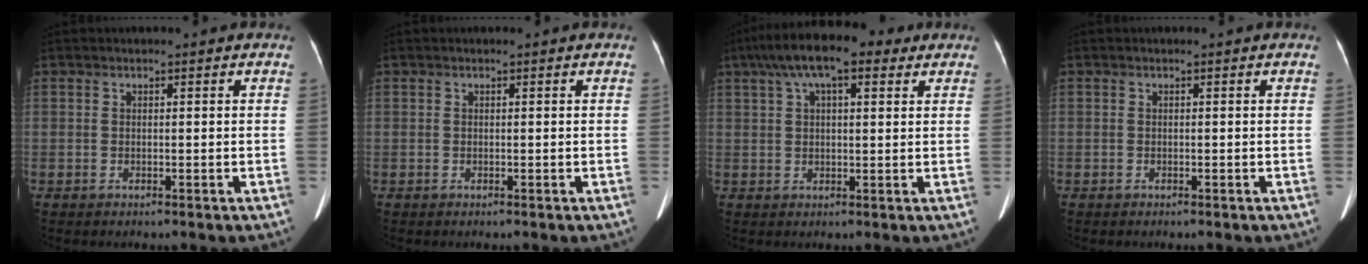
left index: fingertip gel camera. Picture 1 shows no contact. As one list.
[{"total": 0.0}, {"total": 11.4, "force": [6.8, 3.8, 8.4], "torque": [-0.149, 0.048, 0.110]}, {"total": 0.0}]